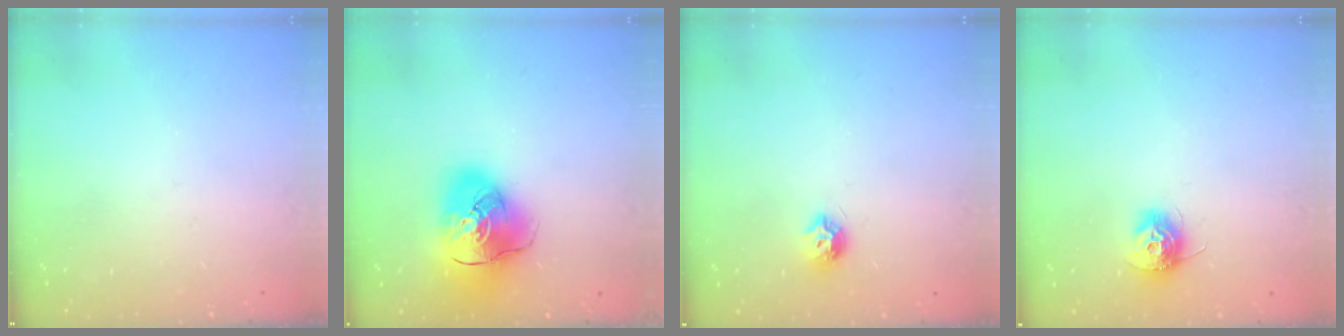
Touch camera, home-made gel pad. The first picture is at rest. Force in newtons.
{"total": 15.3, "press": 15.2, "slide": 2.2}
{"total": 6.5, "press": 6.5, "slide": 0.3}
{"total": 9.5, "press": 9.5, "slide": 0.4}